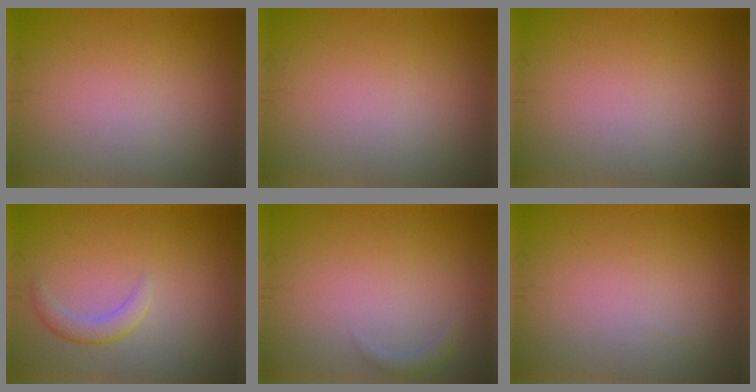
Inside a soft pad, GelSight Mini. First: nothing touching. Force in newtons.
{"total": 0.0}
{"total": 0.0}
{"total": 1.8, "press": 1.8, "slide": 0.1}
{"total": 0.9, "press": 0.9, "slide": 0.1}
{"total": 0.0}